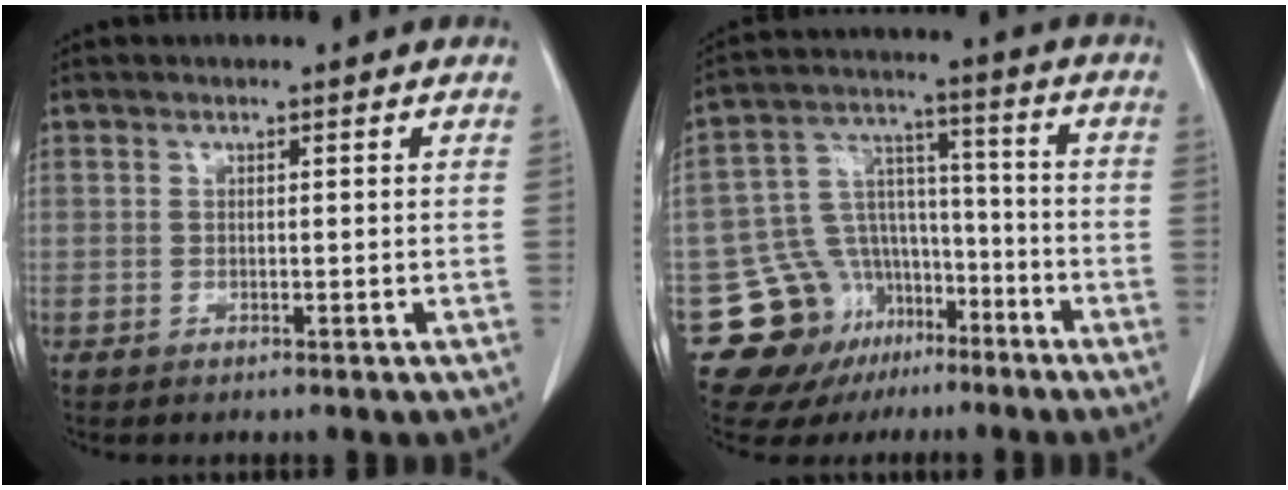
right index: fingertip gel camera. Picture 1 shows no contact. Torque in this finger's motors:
{"motor_torque": [-0.50, -0.26, -0.65, -0.15]}